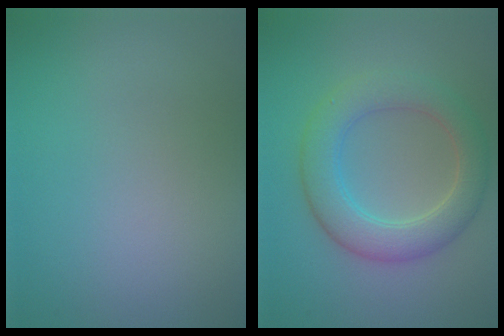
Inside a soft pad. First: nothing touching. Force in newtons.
{"total": 4.9, "press": 4.8, "slide": 0.4}